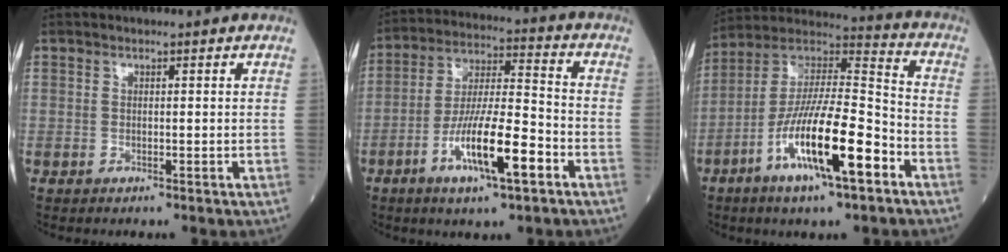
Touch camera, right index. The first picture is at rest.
{"total": 12.9, "force": [-5.7, 1.9, 11.4], "torque": [-0.208, -0.006, -0.102]}
{"total": 17.7, "force": [-7.6, 2.9, 15.7], "torque": [-0.293, -0.006, -0.134]}